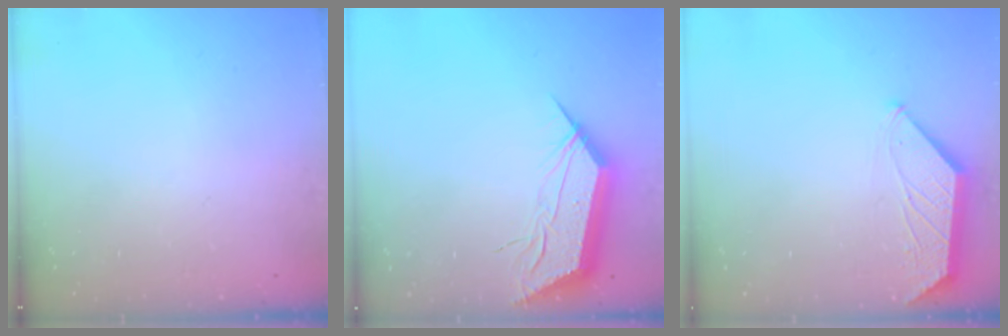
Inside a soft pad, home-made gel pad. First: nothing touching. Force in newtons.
{"total": 13.9, "press": 13.9, "slide": 0.7}
{"total": 1.2, "press": 1.1, "slide": 0.3}